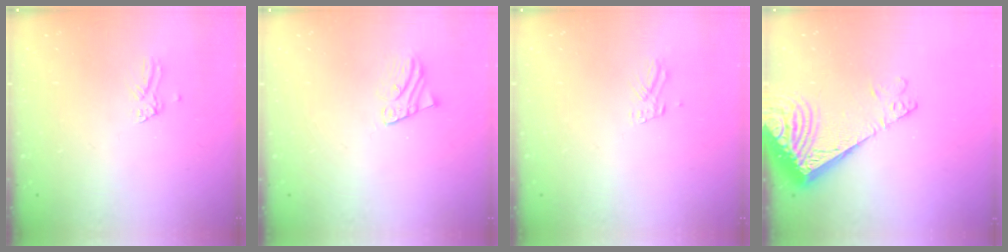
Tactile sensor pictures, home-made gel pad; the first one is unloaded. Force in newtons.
{"total": 2.1, "press": 2.1, "slide": 0.0}
{"total": 2.7, "press": 2.7, "slide": 0.2}
{"total": 13.3, "press": 13.2, "slide": 1.8}